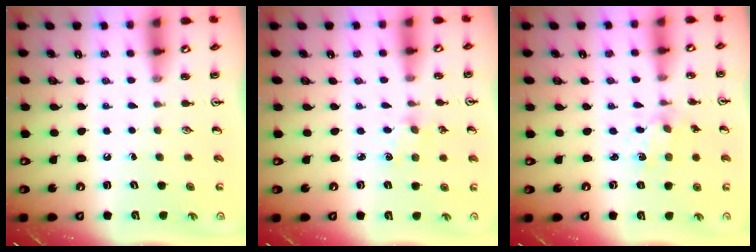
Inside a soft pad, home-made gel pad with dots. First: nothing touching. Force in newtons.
{"total": 0.8, "press": 0.8, "slide": 0.2}
{"total": 1.9, "press": 1.9, "slide": 0.5}